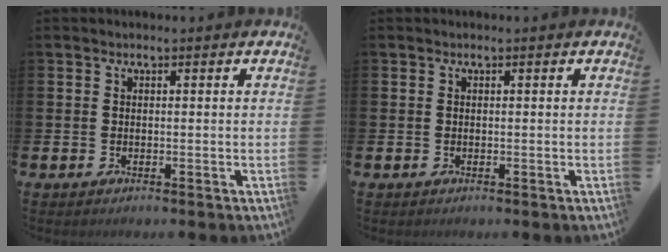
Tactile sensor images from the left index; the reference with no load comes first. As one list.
[{"total": 0.0}]